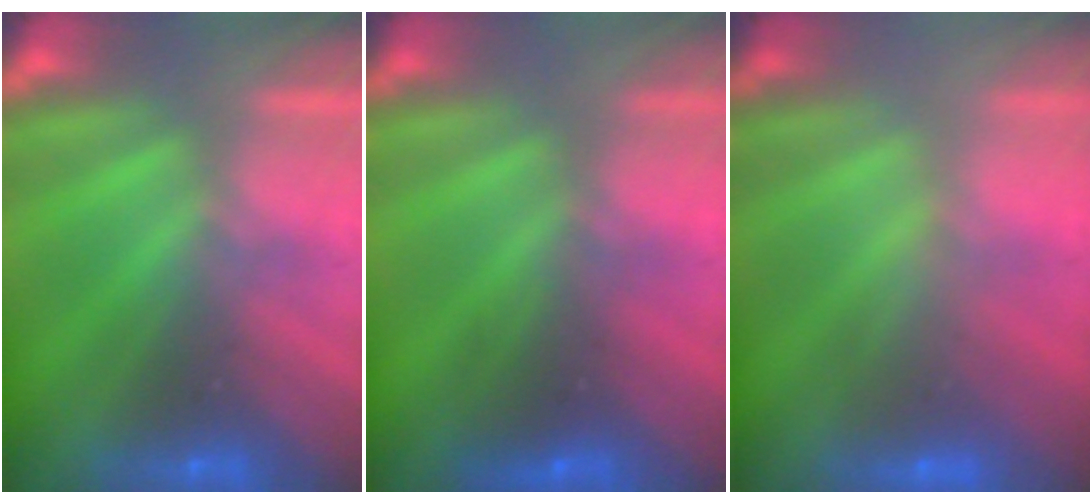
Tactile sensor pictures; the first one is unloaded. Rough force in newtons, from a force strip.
{"total": 2.5}
{"total": 2.3}